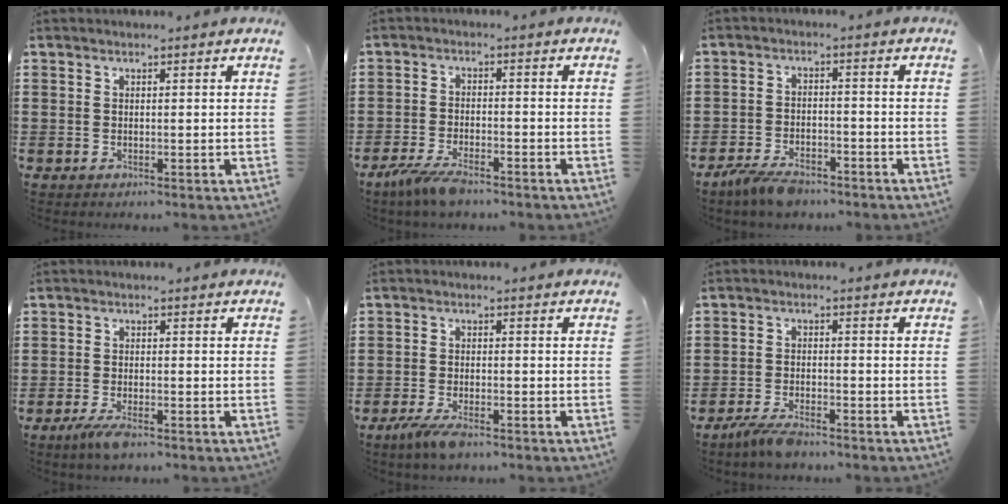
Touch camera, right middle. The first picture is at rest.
{"total": 4.7, "force": [-3.7, 1.0, 2.7], "torque": [-0.071, -0.010, -0.074]}
{"total": 4.5, "force": [-3.7, 1.4, 2.1], "torque": [-0.055, 0.001, -0.074]}
{"total": 3.3, "force": [-2.0, 0.7, 2.5], "torque": [-0.060, -0.007, -0.040]}
{"total": 3.8, "force": [-2.7, 0.8, 2.6], "torque": [-0.061, -0.009, -0.053]}
{"total": 3.6, "force": [-3.0, 0.6, 1.8], "torque": [-0.051, -0.004, -0.063]}